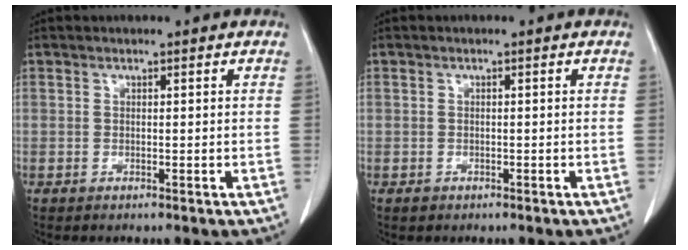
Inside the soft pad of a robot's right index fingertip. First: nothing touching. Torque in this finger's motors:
{"motor_torque": [-0.86, 0.14, -0.36, -0.21]}